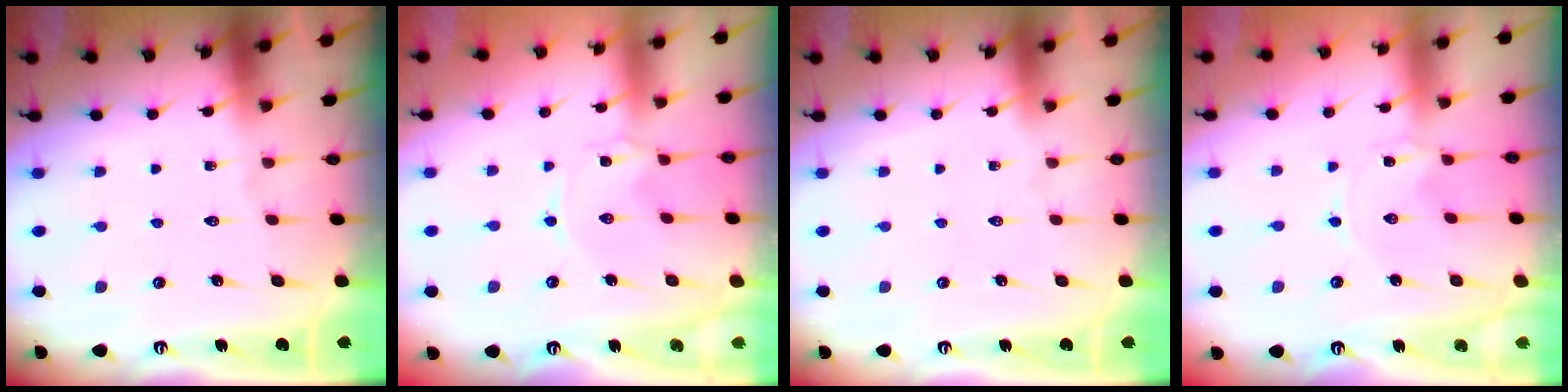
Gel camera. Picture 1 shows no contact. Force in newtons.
{"total": 0.0}
{"total": 0.0}
{"total": 0.0}